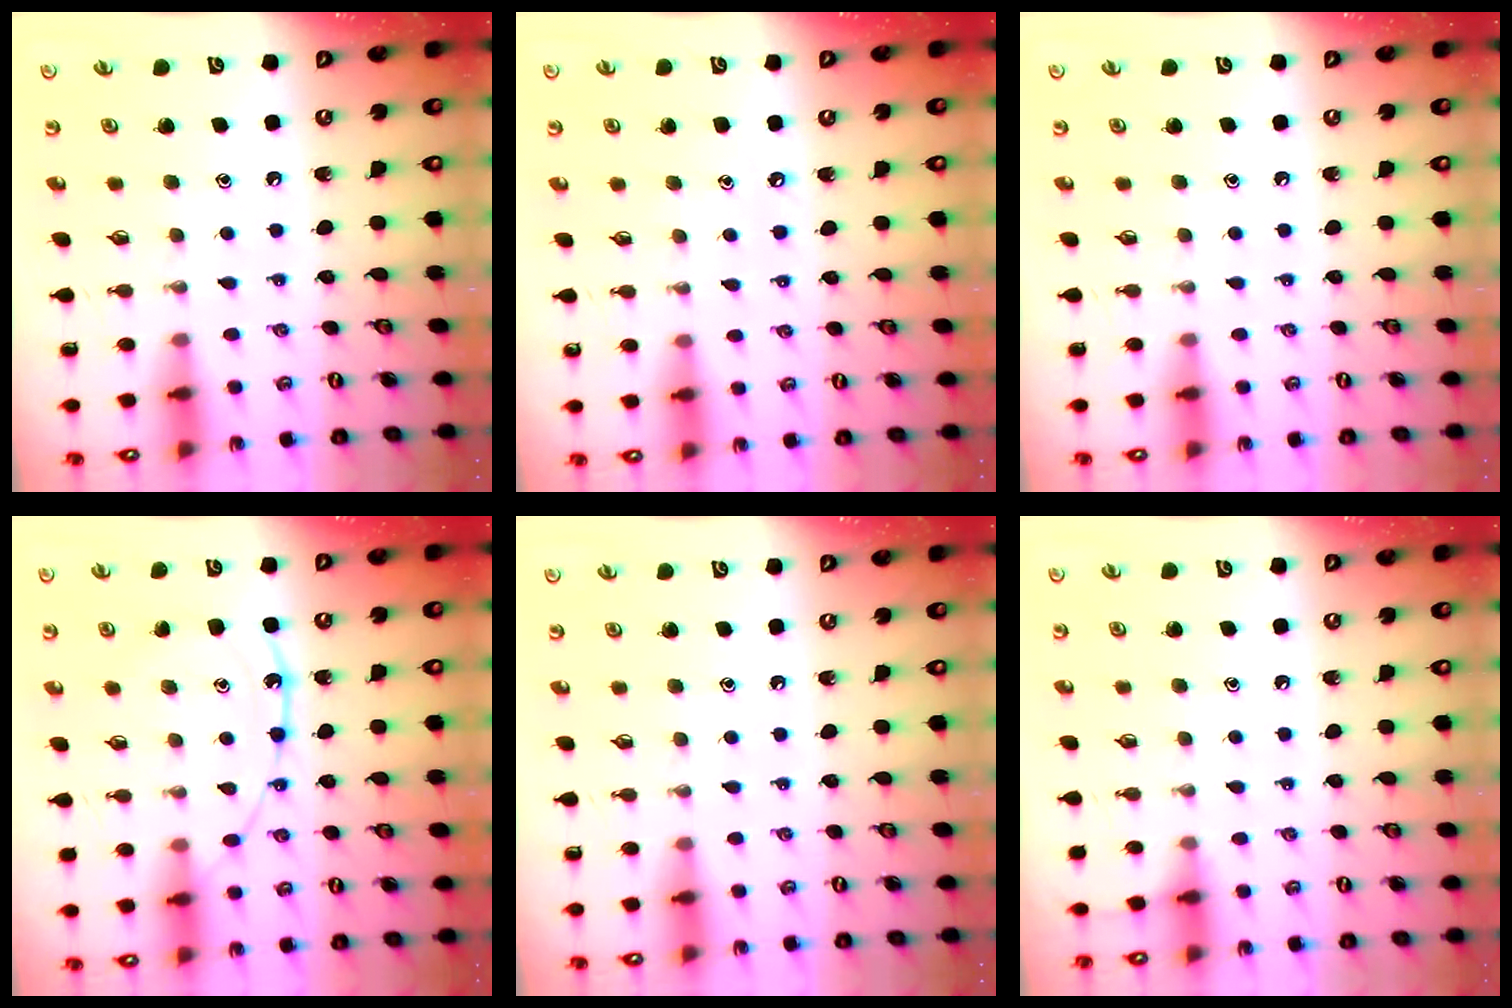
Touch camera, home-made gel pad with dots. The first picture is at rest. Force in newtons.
{"total": 4.3, "press": 4.3, "slide": 0.6}
{"total": 0.0}
{"total": 13.1, "press": 13.1, "slide": 1.0}
{"total": 0.0}
{"total": 3.3, "press": 3.3, "slide": 0.4}